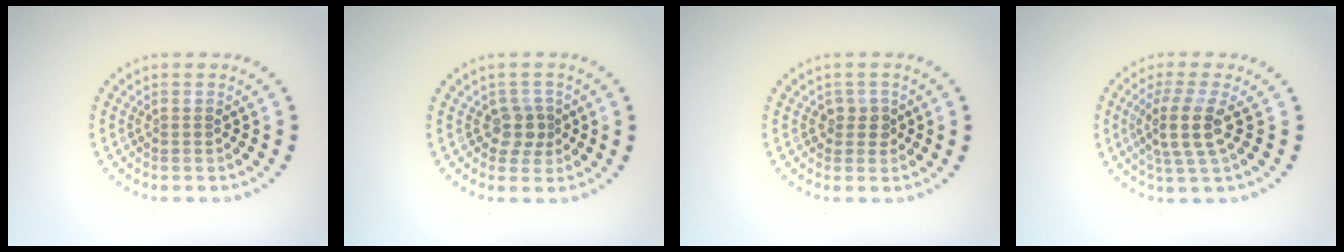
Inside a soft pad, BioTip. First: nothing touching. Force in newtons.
{"total": 2.0, "press": 1.7, "slide": 1.2}
{"total": 1.5, "press": 1.3, "slide": 0.8}
{"total": 3.7, "press": 3.1, "slide": 2.1}